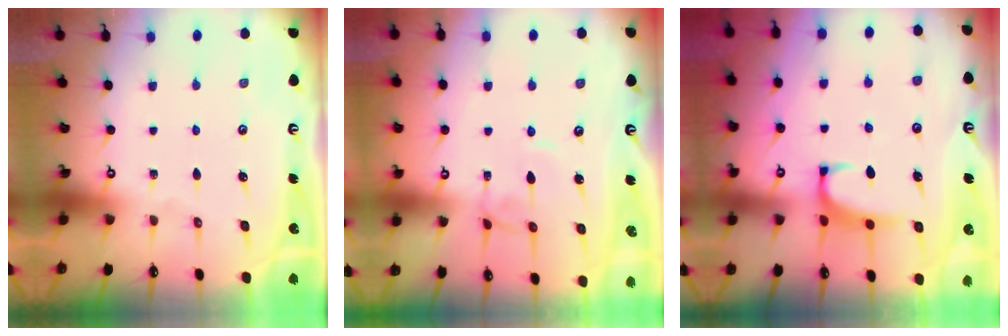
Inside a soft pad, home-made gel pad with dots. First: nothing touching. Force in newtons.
{"total": 0.0}
{"total": 1.5, "press": 1.2, "slide": 0.8}